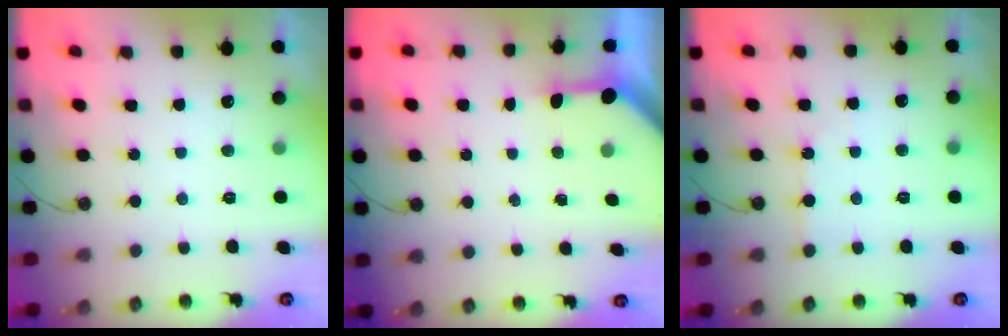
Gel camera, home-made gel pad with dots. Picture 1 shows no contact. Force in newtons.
{"total": 3.4, "press": 3.4, "slide": 0.3}
{"total": 3.3, "press": 3.2, "slide": 0.5}